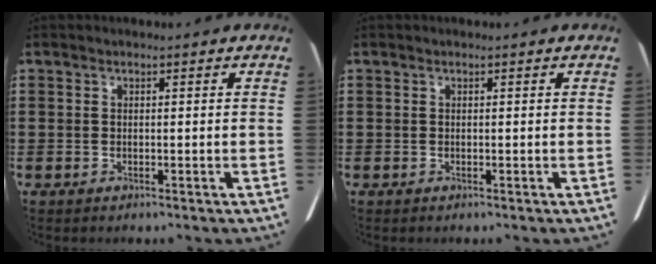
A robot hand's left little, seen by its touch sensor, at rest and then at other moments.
{"total": 0.0}